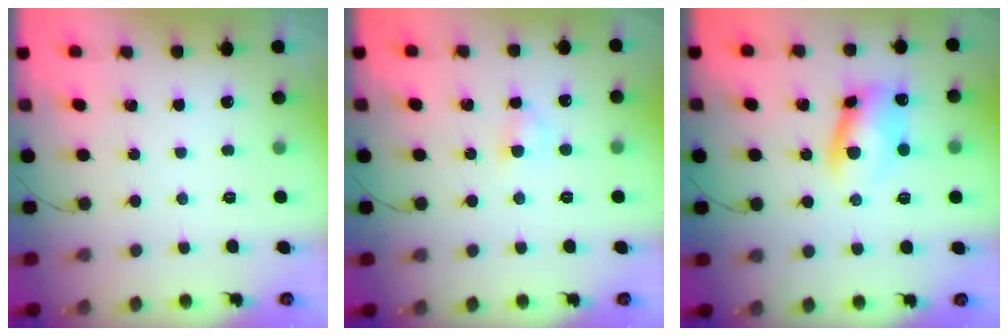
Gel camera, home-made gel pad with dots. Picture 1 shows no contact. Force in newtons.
{"total": 3.6, "press": 3.4, "slide": 1.1}
{"total": 9.4, "press": 9.4, "slide": 0.8}